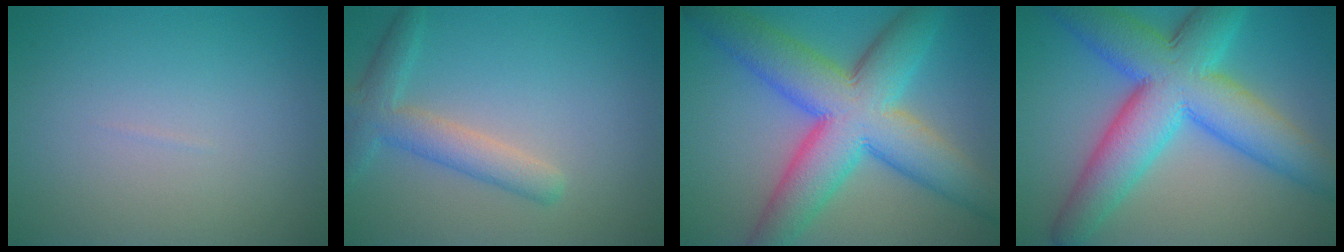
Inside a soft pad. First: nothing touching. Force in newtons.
{"total": 3.6, "press": 3.6, "slide": 0.2}
{"total": 11.7, "press": 11.7, "slide": 0.2}
{"total": 11.4, "press": 11.4, "slide": 0.1}